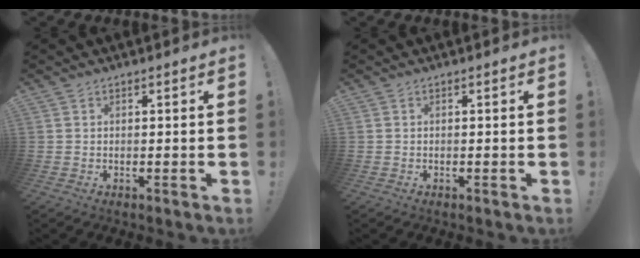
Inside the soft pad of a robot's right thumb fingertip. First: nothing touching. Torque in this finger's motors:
{"motor_torque": [-0.25, 0.12, 0.17, -0.06, 0.01]}